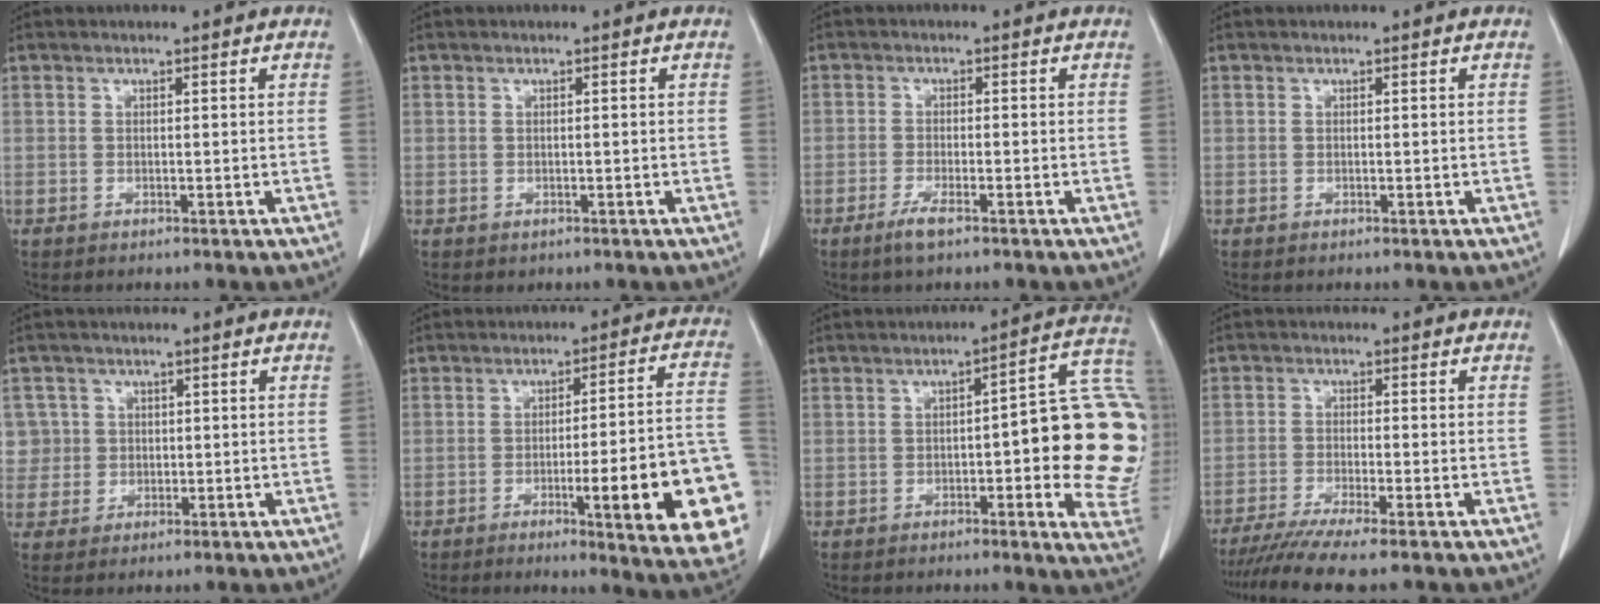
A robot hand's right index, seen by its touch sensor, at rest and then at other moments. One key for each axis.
{"total": 0.7, "fx": -0.1, "fy": 0.7, "fz": 0.0, "tx": 0.000, "ty": 0.003, "tz": -0.001}
{"total": 2.8, "fx": -1.9, "fy": 0.5, "fz": 2.0, "tx": -0.046, "ty": -0.003, "tz": -0.038}
{"total": 0.0}
{"total": 4.8, "fx": 1.0, "fy": 4.7, "fz": -0.3, "tx": 0.021, "ty": 0.014, "tz": 0.021}
{"total": 18.9, "fx": -5.8, "fy": 1.7, "fz": 17.9, "tx": -0.142, "ty": 0.011, "tz": -0.066}
{"total": 17.7, "fx": -0.2, "fy": 3.9, "fz": 17.3, "tx": -0.146, "ty": 0.024, "tz": -0.004}
{"total": 7.5, "fx": -6.2, "fy": -1.2, "fz": 4.0, "tx": -0.058, "ty": -0.023, "tz": -0.103}